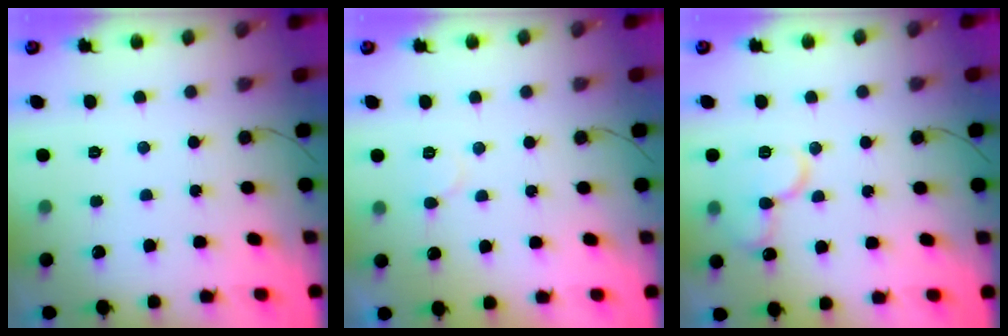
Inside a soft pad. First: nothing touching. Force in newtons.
{"total": 5.7, "press": 5.6, "slide": 0.6}
{"total": 12.9, "press": 12.8, "slide": 1.7}